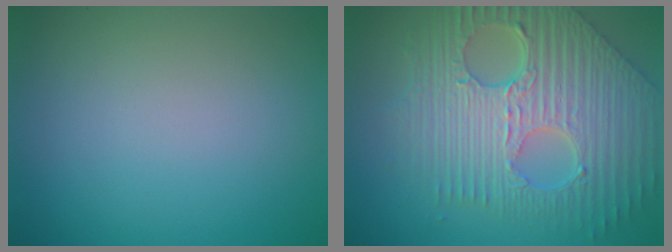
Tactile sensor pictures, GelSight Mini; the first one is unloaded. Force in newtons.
{"total": 10.3, "press": 7.1, "slide": 7.5}